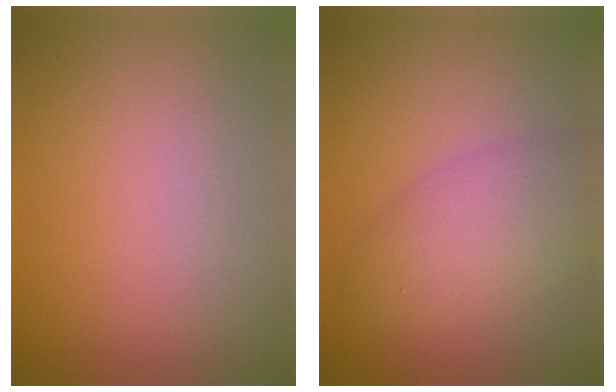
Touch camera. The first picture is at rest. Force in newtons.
{"total": 4.6, "press": 4.6, "slide": 0.3}